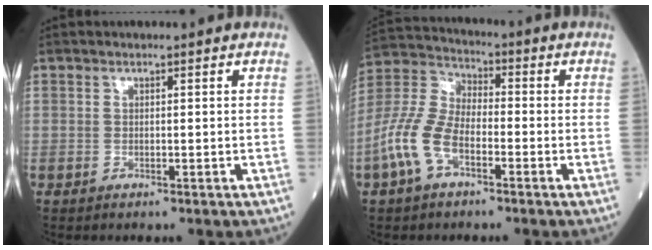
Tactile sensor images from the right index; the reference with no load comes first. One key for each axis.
{"total": 10.0, "fx": -4.1, "fy": 4.9, "fz": 7.7, "tx": -0.193, "ty": 0.013, "tz": -0.088}